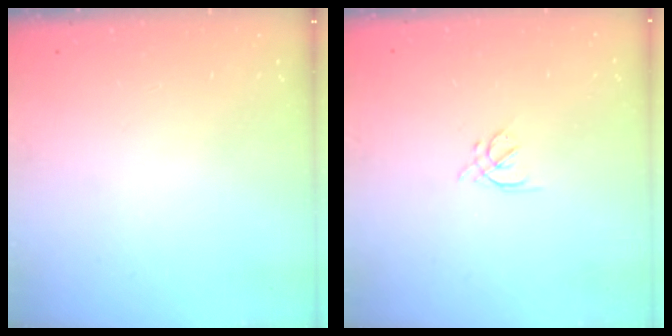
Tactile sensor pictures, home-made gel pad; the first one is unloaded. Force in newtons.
{"total": 2.5, "press": 2.4, "slide": 0.6}